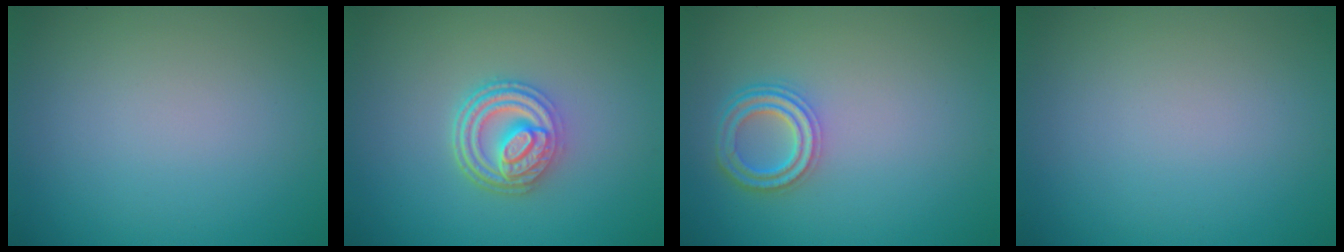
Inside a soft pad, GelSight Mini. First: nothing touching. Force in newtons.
{"total": 4.6, "press": 3.6, "slide": 3.0}
{"total": 3.6, "press": 2.9, "slide": 2.1}
{"total": 0.0}